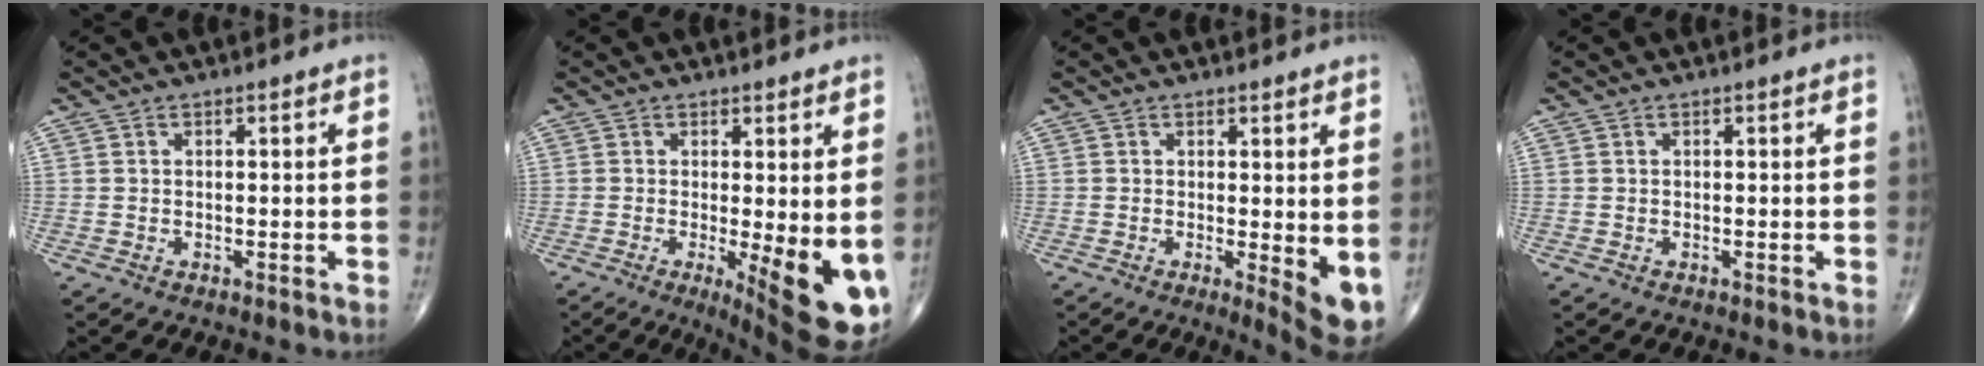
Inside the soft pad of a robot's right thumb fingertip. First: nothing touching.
{"total": 11.9, "force": [-1.9, 3.4, 11.3], "torque": [-0.148, -0.026, -0.016]}
{"total": 6.1, "force": [-0.2, 1.7, 5.8], "torque": [-0.075, -0.015, 0.001]}
{"total": 0.0}